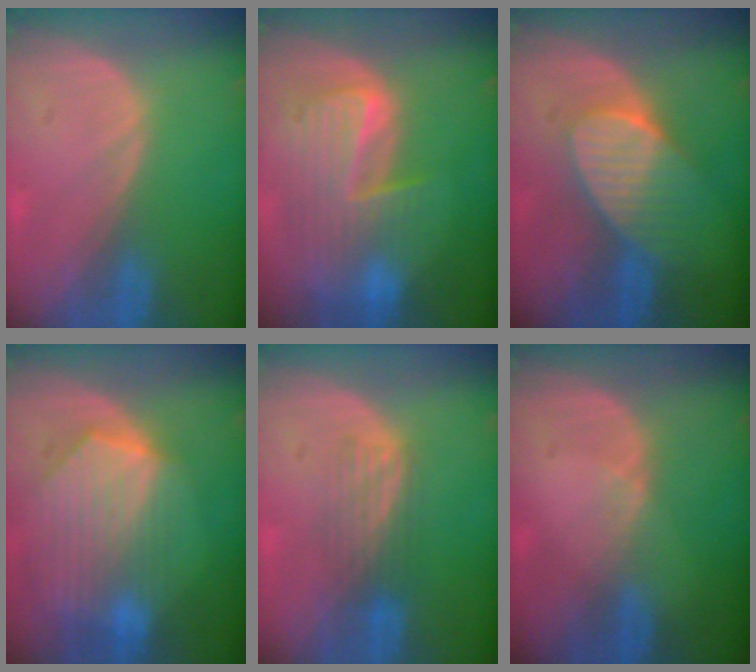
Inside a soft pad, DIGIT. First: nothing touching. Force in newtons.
{"total": 9.8, "press": 8.4, "slide": 5.0}
{"total": 7.0, "press": 6.9, "slide": 1.2}
{"total": 10.1, "press": 8.9, "slide": 4.8}
{"total": 3.8, "press": 3.8, "slide": 0.1}
{"total": 1.4, "press": 0.9, "slide": 1.1}